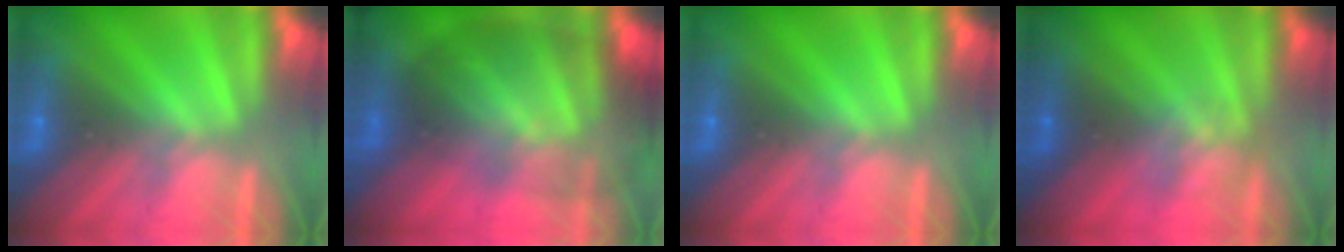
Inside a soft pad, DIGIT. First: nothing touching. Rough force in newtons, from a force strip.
{"total": 9.5}
{"total": 0.0}
{"total": 2.4}